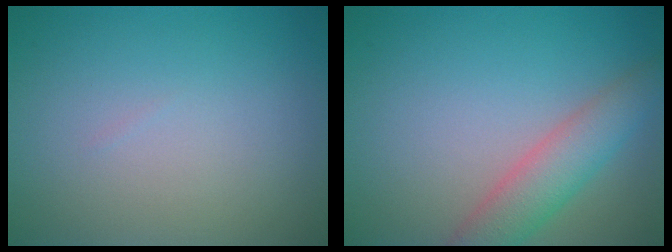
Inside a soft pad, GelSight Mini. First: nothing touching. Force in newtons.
{"total": 4.1, "press": 4.1, "slide": 0.3}